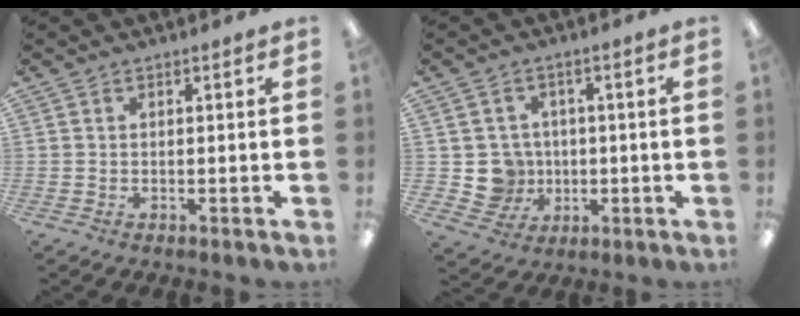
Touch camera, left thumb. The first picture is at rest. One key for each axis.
{"total": 6.8, "fx": 0.0, "fy": 6.7, "fz": 1.1, "tx": -0.030, "ty": 0.008, "tz": 0.010}